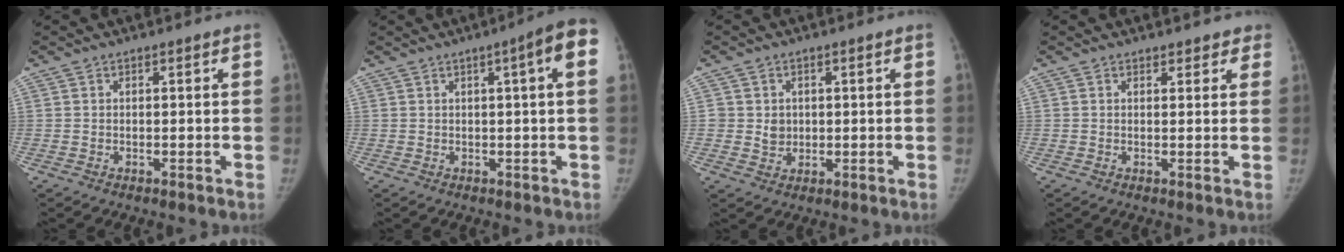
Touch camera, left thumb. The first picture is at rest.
{"total": 6.7, "force": [1.7, 0.4, 6.5], "torque": [-0.085, 0.014, 0.017]}
{"total": 3.3, "force": [0.5, 3.1, 1.1], "torque": [0.000, -0.001, 0.012]}
{"total": 2.9, "force": [2.4, 1.5, 0.6], "torque": [0.030, -0.007, 0.022]}